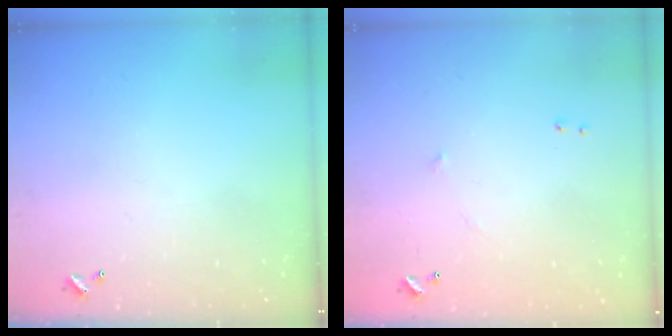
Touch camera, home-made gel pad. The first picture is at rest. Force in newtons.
{"total": 7.0, "press": 7.0, "slide": 0.6}